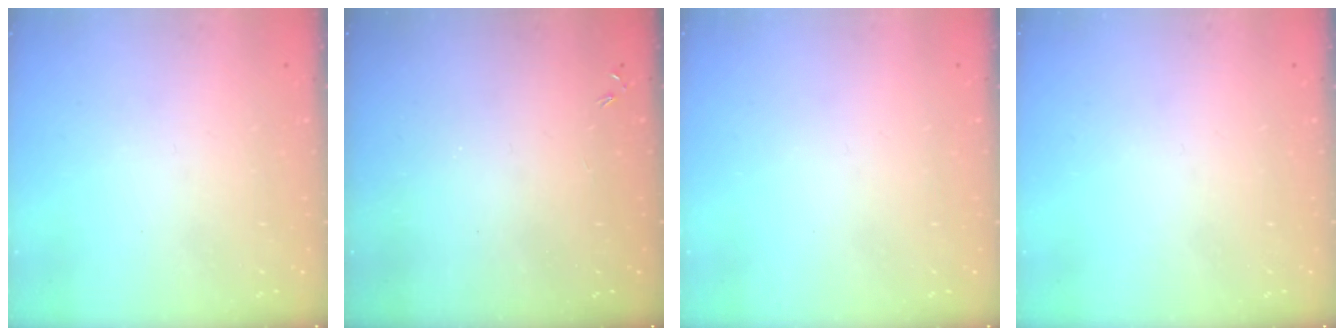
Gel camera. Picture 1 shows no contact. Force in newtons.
{"total": 0.0}
{"total": 0.0}
{"total": 0.0}